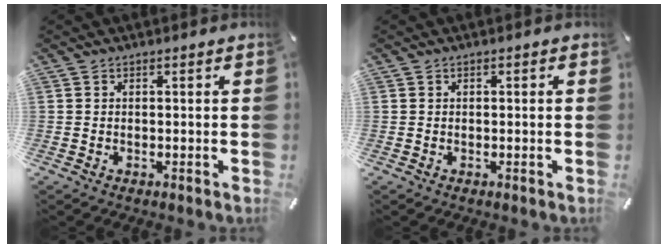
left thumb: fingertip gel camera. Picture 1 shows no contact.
{"total": 0.0}